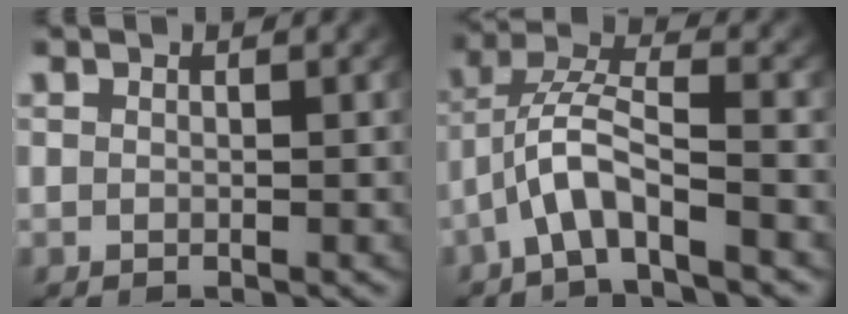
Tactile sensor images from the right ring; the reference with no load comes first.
{"total": 4.9, "force": [-0.7, 2.8, 4.0], "torque": [-0.093, -0.009, -0.018]}